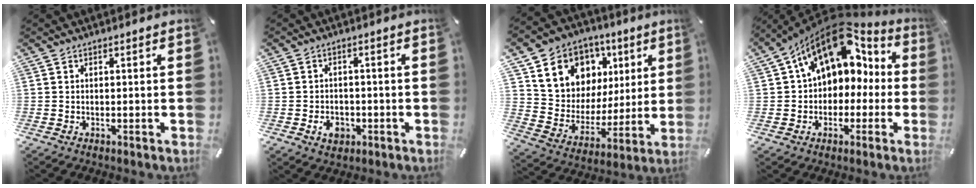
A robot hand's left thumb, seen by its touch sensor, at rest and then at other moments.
{"total": 4.5, "force": [-1.7, 3.6, 2.2], "torque": [-0.034, 0.004, -0.032]}
{"total": 13.6, "force": [6.4, 11.6, 3.1], "torque": [-0.063, -0.046, 0.130]}
{"total": 15.3, "force": [6.8, 10.9, 8.4], "torque": [-0.131, -0.036, 0.122]}